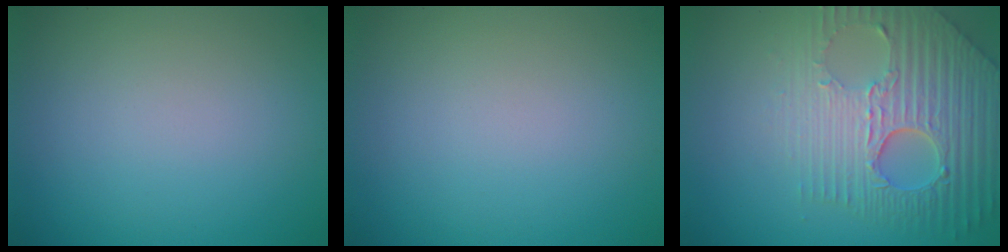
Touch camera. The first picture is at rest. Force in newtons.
{"total": 0.0}
{"total": 8.3, "press": 5.8, "slide": 6.0}